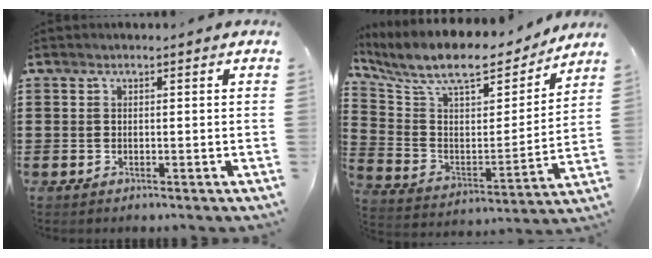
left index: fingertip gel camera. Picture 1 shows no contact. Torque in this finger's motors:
{"motor_torque": [2.14, 0.00, 0.74, 0.21]}